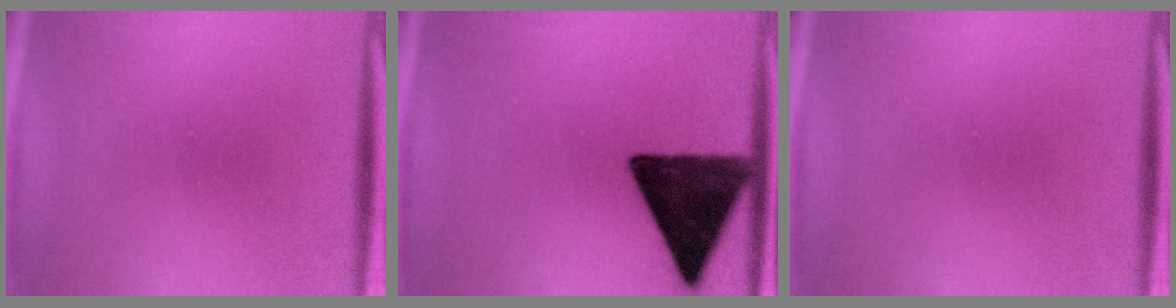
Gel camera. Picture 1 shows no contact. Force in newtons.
{"total": 13.6}
{"total": 0.0}